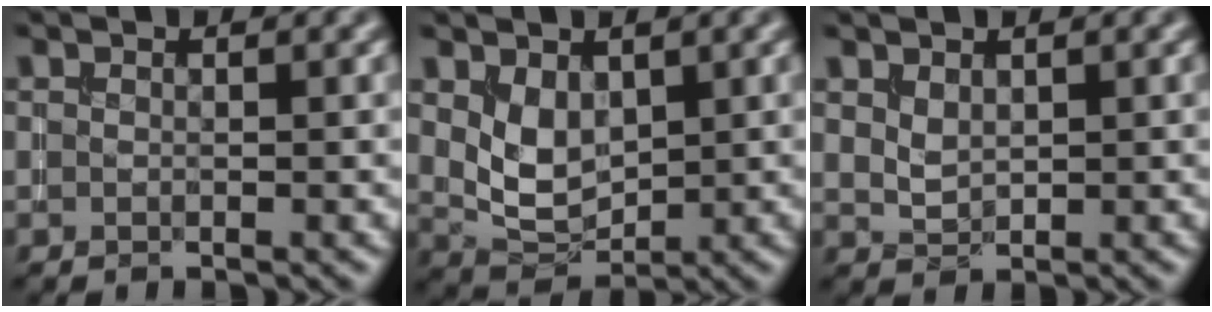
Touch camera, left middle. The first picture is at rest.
{"total": 3.5, "force": [1.1, 2.3, 2.3], "torque": [-0.049, -0.009, 0.030]}
{"total": 1.4, "force": [0.9, 0.8, 0.7], "torque": [-0.017, -0.002, 0.024]}